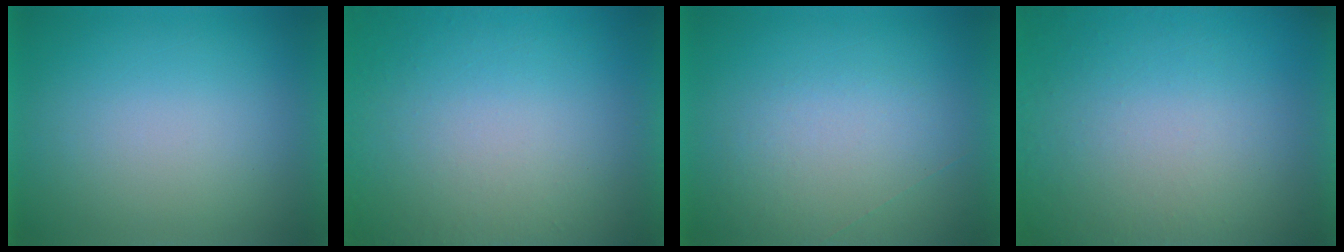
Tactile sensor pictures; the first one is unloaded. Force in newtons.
{"total": 5.2}
{"total": 1.0}
{"total": 5.0}